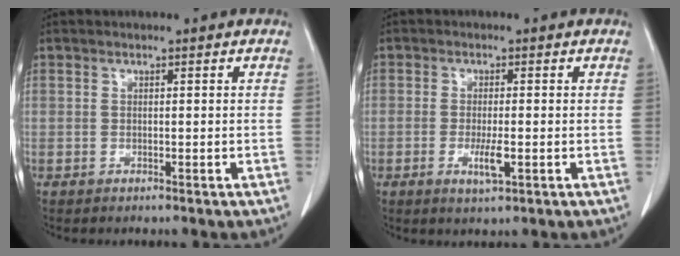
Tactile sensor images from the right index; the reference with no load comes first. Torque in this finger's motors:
{"motor_torque": [0.37, -0.05, 0.15, 0.03]}